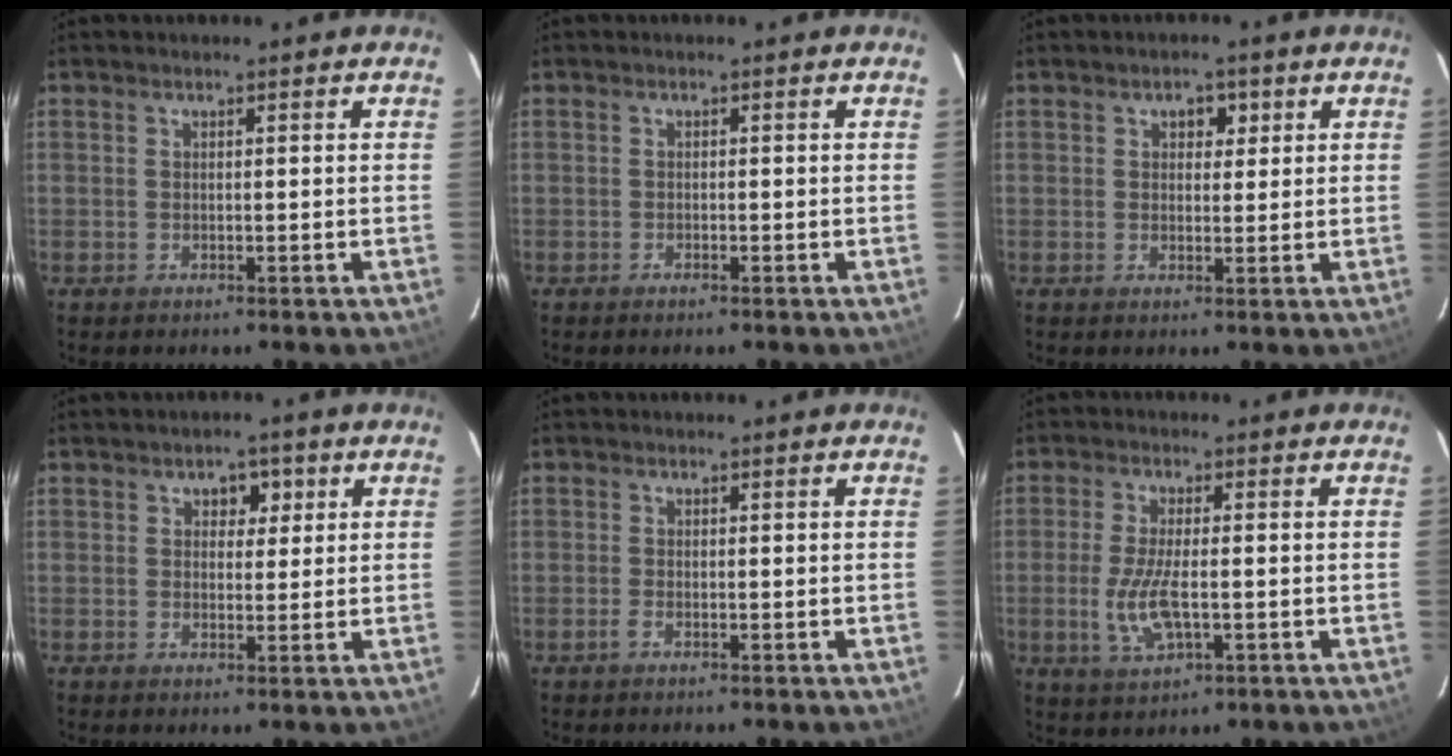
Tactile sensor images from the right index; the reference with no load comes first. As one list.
[{"total": 0.5, "force": [-0.5, 0.1, 0.2], "torque": [-0.005, 0.000, -0.010]}, {"total": 2.8, "force": [1.1, 2.2, 1.4], "torque": [-0.014, 0.010, 0.018]}, {"total": 3.2, "force": [1.2, 2.6, 1.5], "torque": [-0.013, 0.009, 0.019]}, {"total": 1.1, "force": [-0.6, 0.2, 0.9], "torque": [-0.020, -0.001, -0.011]}, {"total": 7.7, "force": [-1.7, 2.5, 7.1], "torque": [-0.150, -0.011, -0.029]}]